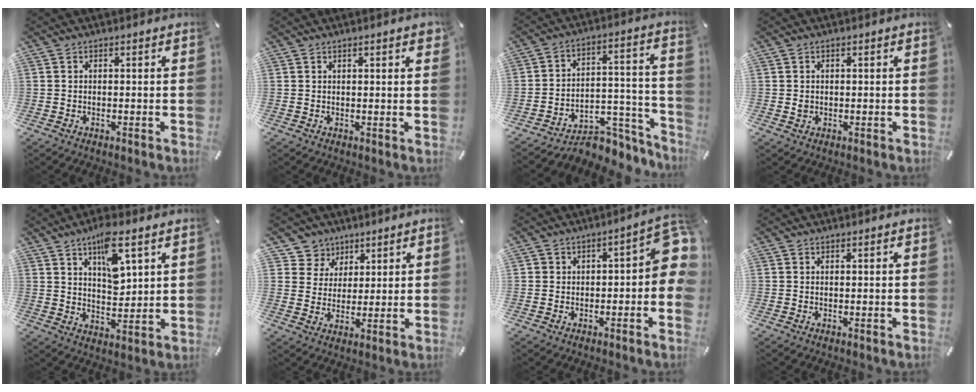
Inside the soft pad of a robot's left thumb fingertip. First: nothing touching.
{"total": 1.6, "force": [0.8, 0.2, 1.3], "torque": [-0.026, 0.002, 0.014]}
{"total": 9.2, "force": [-5.0, 6.8, 3.7], "torque": [-0.024, 0.007, -0.078]}
{"total": 1.1, "force": [0.1, 1.0, 0.4], "torque": [-0.009, 0.004, 0.000]}
{"total": 10.3, "force": [5.9, 4.4, 7.2], "torque": [-0.107, -0.027, 0.098]}
{"total": 6.8, "force": [3.4, 5.9, -0.4], "torque": [-0.004, -0.028, 0.064]}
{"total": 7.8, "force": [-0.6, 4.1, 6.6], "torque": [-0.074, -0.003, -0.012]}
{"total": 0.0}